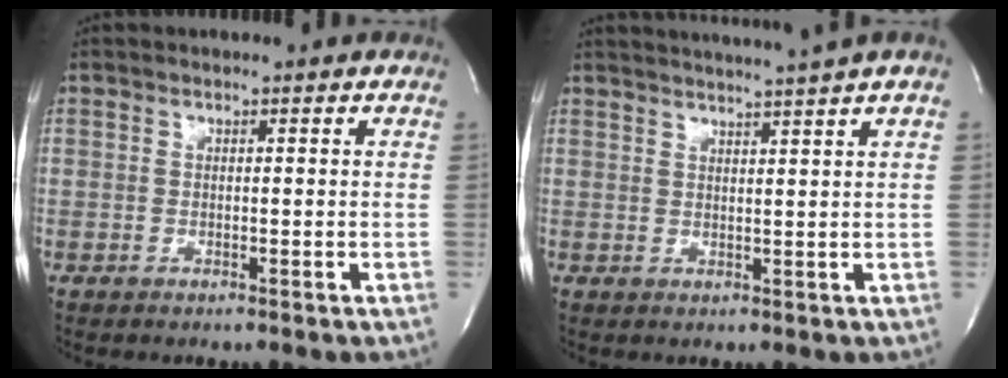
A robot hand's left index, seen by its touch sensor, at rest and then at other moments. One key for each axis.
{"total": 8.0, "fx": 6.9, "fy": -2.0, "fz": 3.4, "tx": -0.048, "ty": 0.000, "tz": 0.087}